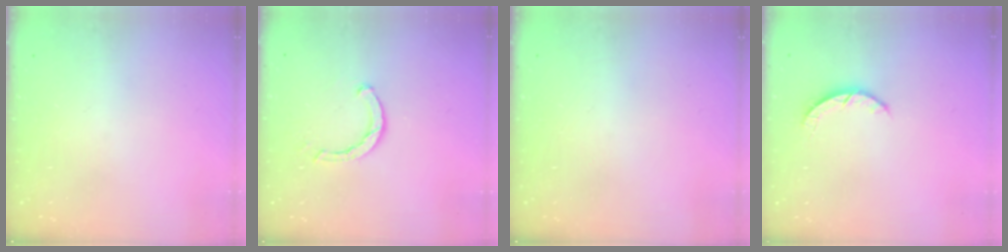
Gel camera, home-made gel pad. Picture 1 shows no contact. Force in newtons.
{"total": 2.5, "press": 2.5, "slide": 0.1}
{"total": 0.0}
{"total": 2.5, "press": 2.4, "slide": 0.4}